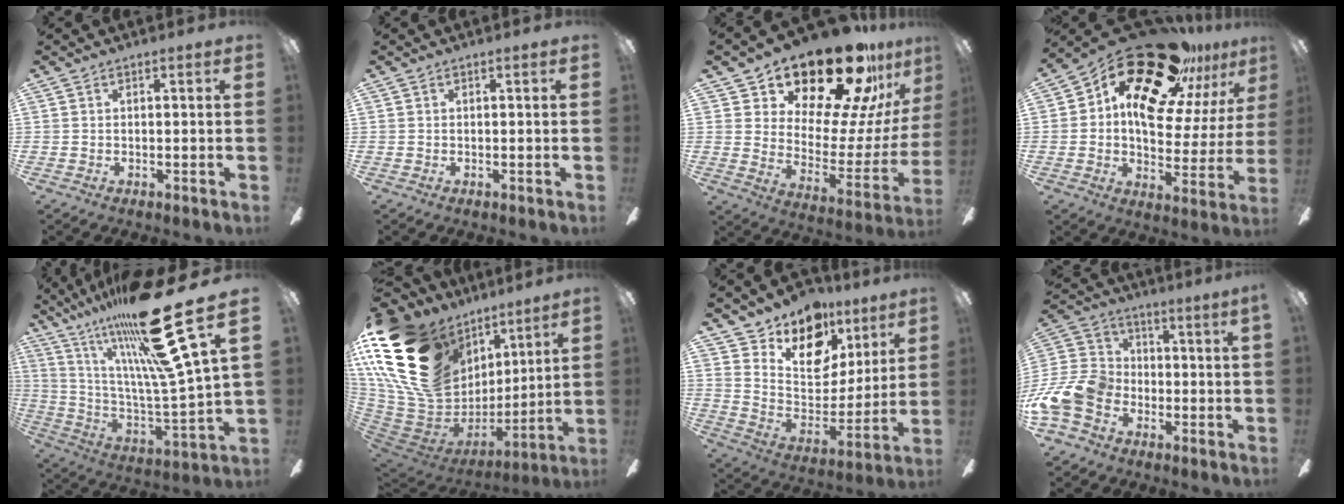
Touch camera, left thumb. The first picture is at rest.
{"total": 0.0}
{"total": 24.8, "force": [20.2, 8.7, 11.3], "torque": [-0.160, -0.155, 0.349]}
{"total": 24.0, "force": [15.9, 11.7, 13.7], "torque": [-0.195, -0.108, 0.266]}
{"total": 32.0, "force": [19.2, 7.0, 24.6], "torque": [-0.387, -0.104, 0.305]}
{"total": 27.7, "force": [11.0, 19.7, 16.0], "torque": [-0.319, -0.062, 0.245]}
{"total": 14.9, "force": [10.1, 9.1, 6.1], "torque": [-0.103, -0.069, 0.186]}
{"total": 13.4, "force": [-4.5, 9.7, 8.0], "torque": [-0.182, 0.033, -0.080]}